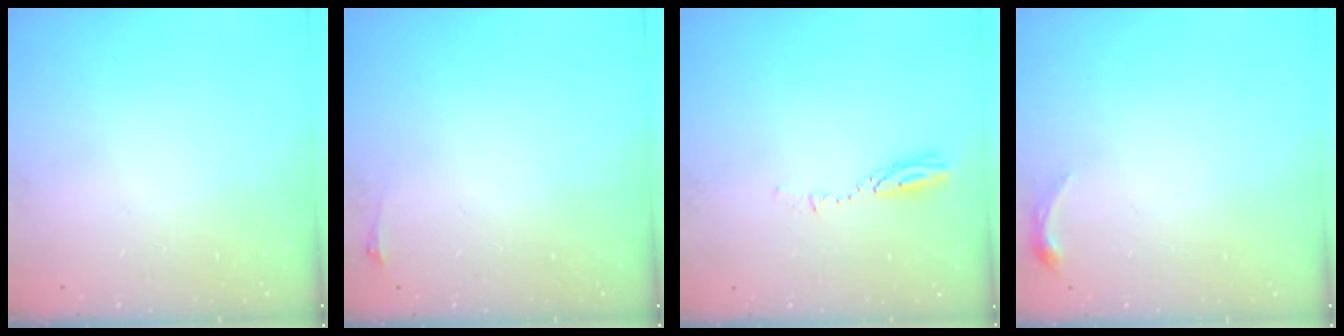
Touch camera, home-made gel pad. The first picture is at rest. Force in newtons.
{"total": 2.8, "press": 2.1, "slide": 1.9}
{"total": 3.6, "press": 3.5, "slide": 0.5}
{"total": 3.9, "press": 3.8, "slide": 0.7}